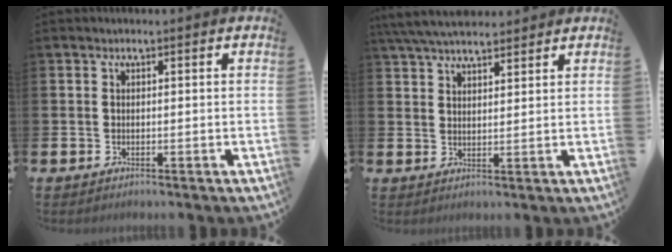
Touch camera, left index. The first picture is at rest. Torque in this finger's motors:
{"motor_torque": [1.02, -1.12, 0.72, 0.21]}